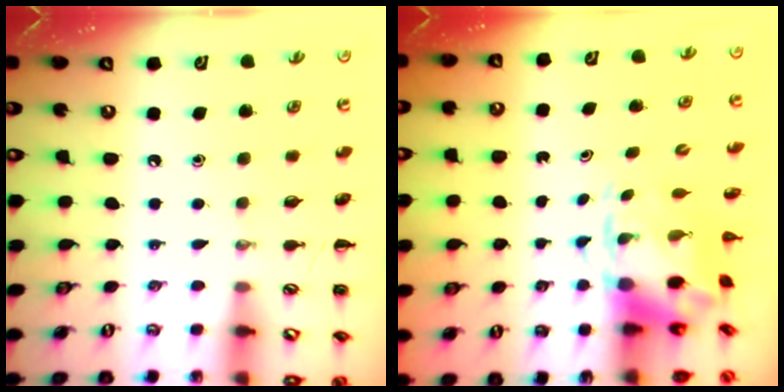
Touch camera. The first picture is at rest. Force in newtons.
{"total": 3.8, "press": 3.7, "slide": 0.9}